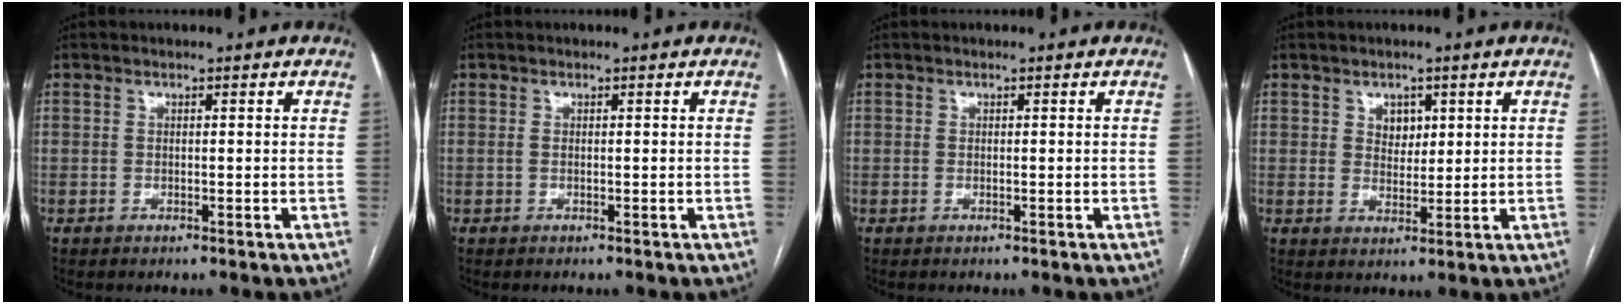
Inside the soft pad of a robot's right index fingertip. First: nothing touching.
{"total": 0.0}
{"total": 0.0}
{"total": 3.1, "force": [1.3, 2.3, 1.7], "torque": [-0.023, 0.002, 0.025]}